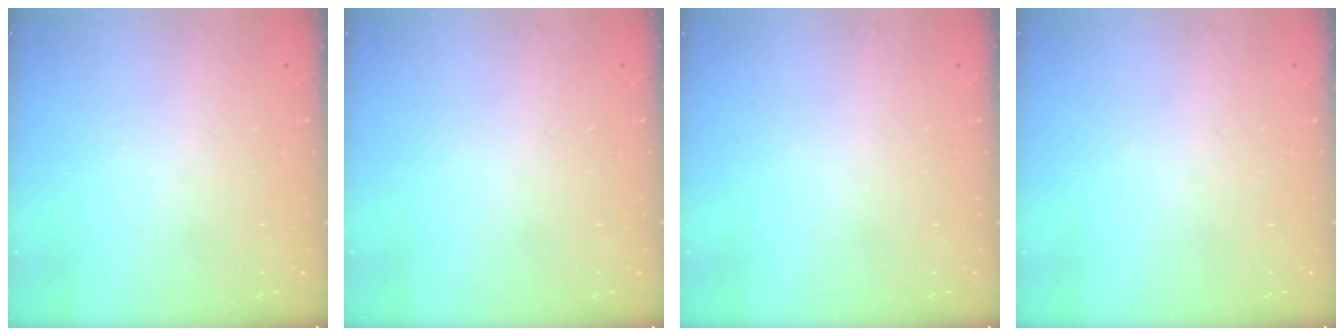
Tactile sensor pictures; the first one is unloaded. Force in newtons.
{"total": 0.0}
{"total": 0.0}
{"total": 0.0}